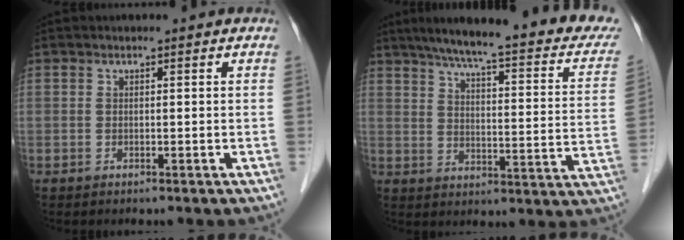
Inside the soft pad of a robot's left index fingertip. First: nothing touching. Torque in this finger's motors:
{"motor_torque": [-0.01, -0.54, 0.55, 0.14]}